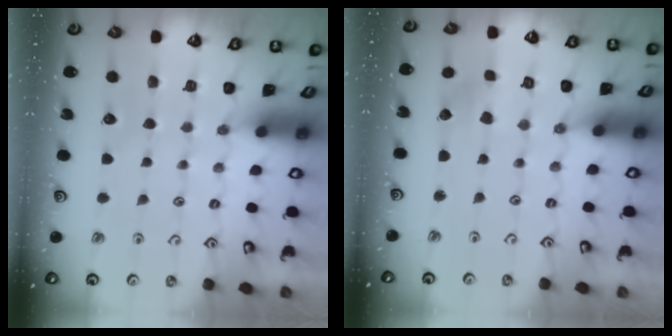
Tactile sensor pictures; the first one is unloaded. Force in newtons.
{"total": 1.7, "press": 1.7, "slide": 0.2}